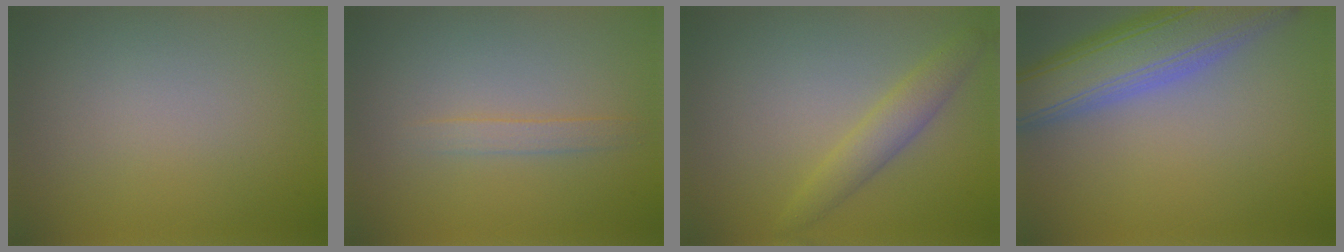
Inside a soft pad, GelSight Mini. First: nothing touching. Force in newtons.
{"total": 1.2, "press": 1.2, "slide": 0.1}
{"total": 2.7, "press": 2.7, "slide": 0.1}
{"total": 8.6, "press": 8.6, "slide": 0.3}